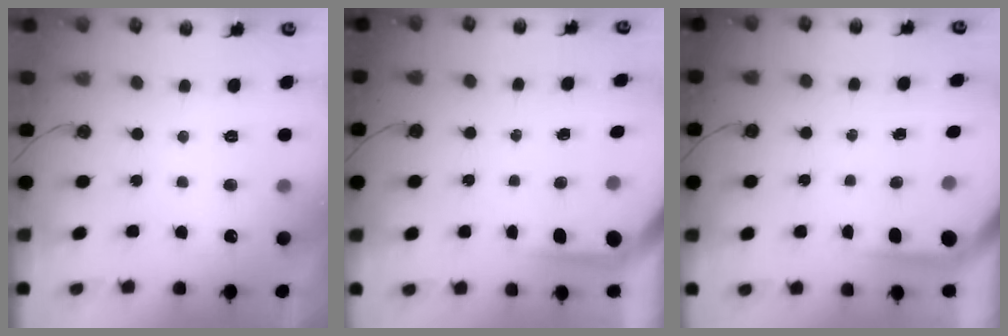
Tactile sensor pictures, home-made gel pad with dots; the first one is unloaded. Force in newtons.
{"total": 3.9, "press": 3.9, "slide": 0.3}
{"total": 3.6, "press": 3.6, "slide": 0.3}